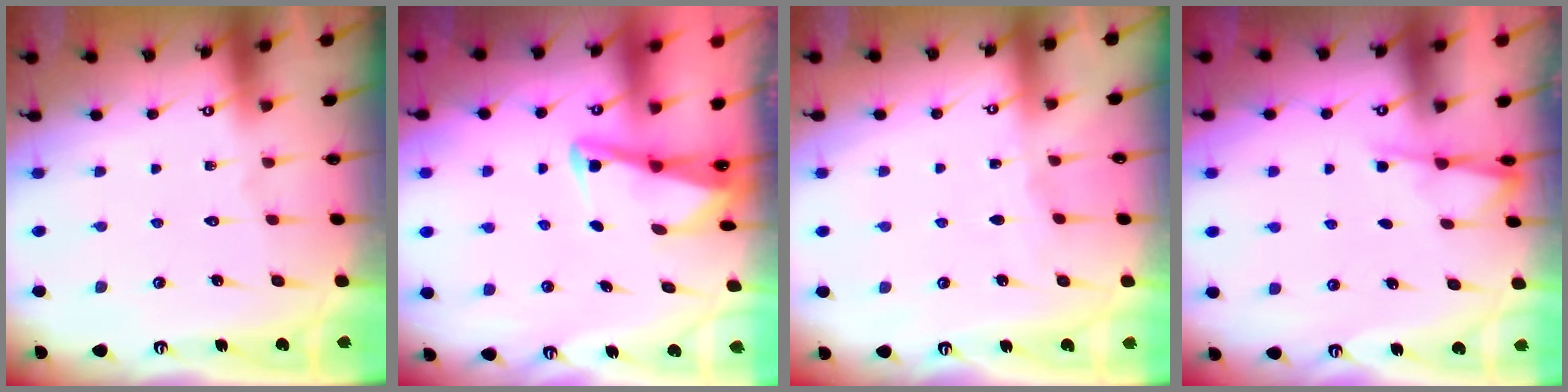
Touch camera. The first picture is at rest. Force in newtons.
{"total": 2.9, "press": 2.8, "slide": 0.4}
{"total": 2.7, "press": 2.7, "slide": 0.4}
{"total": 2.7, "press": 2.7, "slide": 0.5}